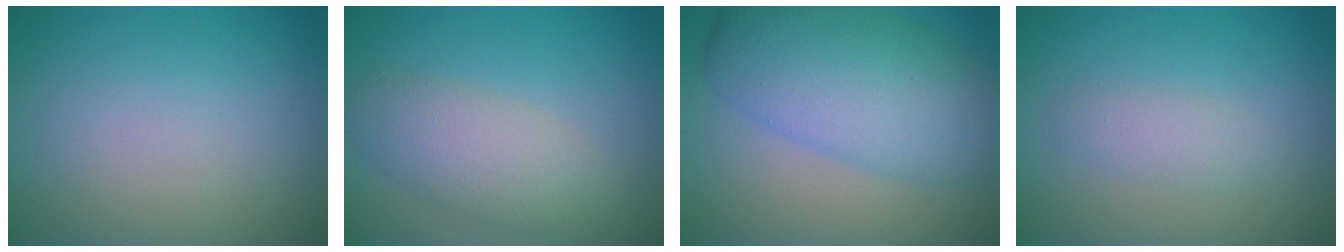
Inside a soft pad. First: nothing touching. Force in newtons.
{"total": 4.2, "press": 4.2, "slide": 0.2}
{"total": 8.2, "press": 8.2, "slide": 0.1}
{"total": 1.8, "press": 1.8, "slide": 0.0}